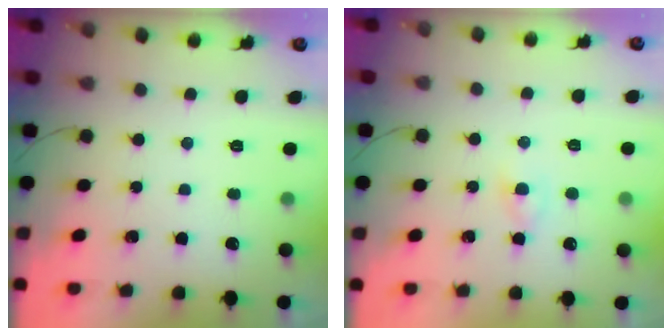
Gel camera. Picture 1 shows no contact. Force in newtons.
{"total": 1.9, "press": 1.8, "slide": 0.6}